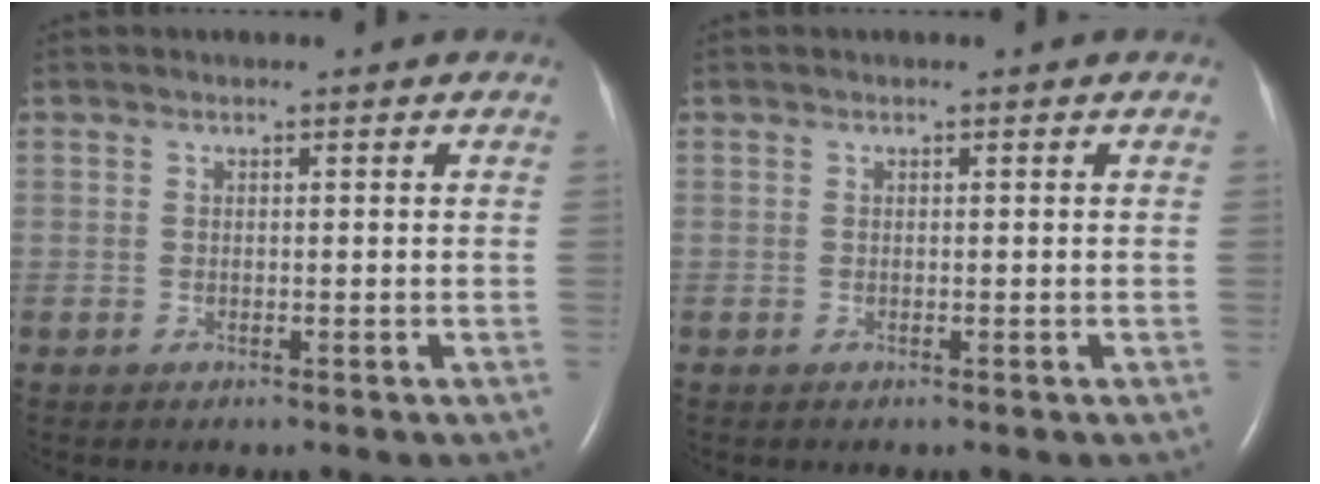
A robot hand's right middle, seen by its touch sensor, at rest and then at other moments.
{"total": 0.0}